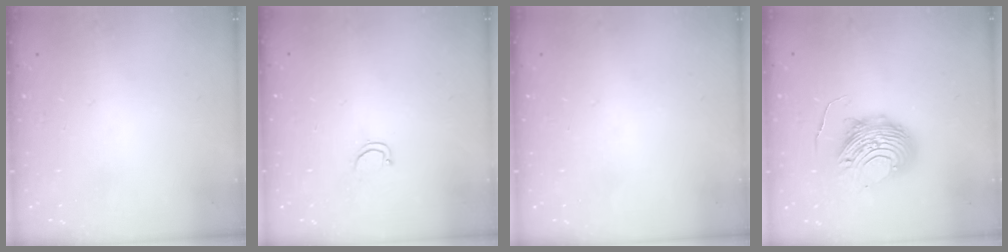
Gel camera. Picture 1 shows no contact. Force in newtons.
{"total": 2.8, "press": 2.8, "slide": 0.2}
{"total": 0.0}
{"total": 10.7, "press": 10.6, "slide": 1.1}